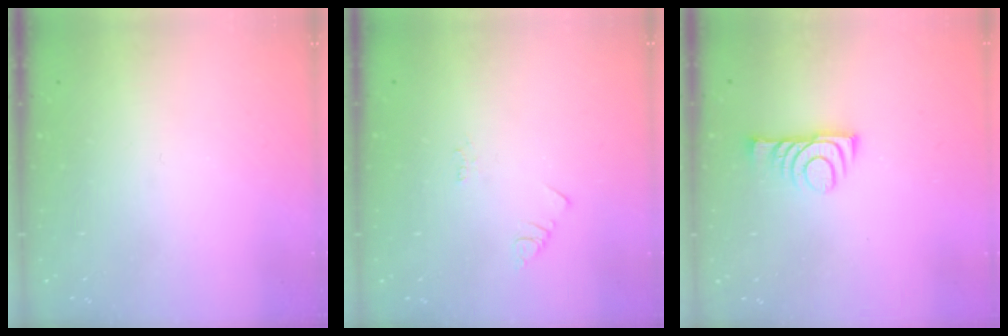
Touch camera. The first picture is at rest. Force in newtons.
{"total": 2.2, "press": 2.1, "slide": 0.4}
{"total": 8.2, "press": 8.1, "slide": 1.0}